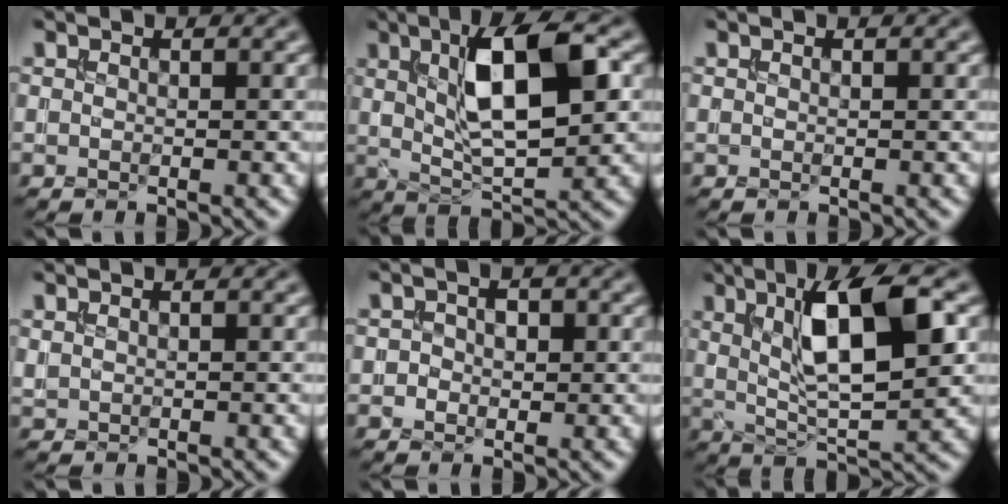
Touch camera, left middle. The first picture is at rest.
{"total": 9.0, "force": [2.2, 3.3, 8.1], "torque": [-0.134, 0.005, 0.037]}
{"total": 0.0}
{"total": 0.5, "force": [0.4, 0.3, 0.2], "torque": [-0.008, 0.000, 0.012]}
{"total": 2.0, "force": [0.1, 1.7, 1.1], "torque": [-0.007, 0.004, -0.010]}
{"total": 8.8, "force": [2.4, 2.6, 8.1], "torque": [-0.133, 0.001, 0.041]}